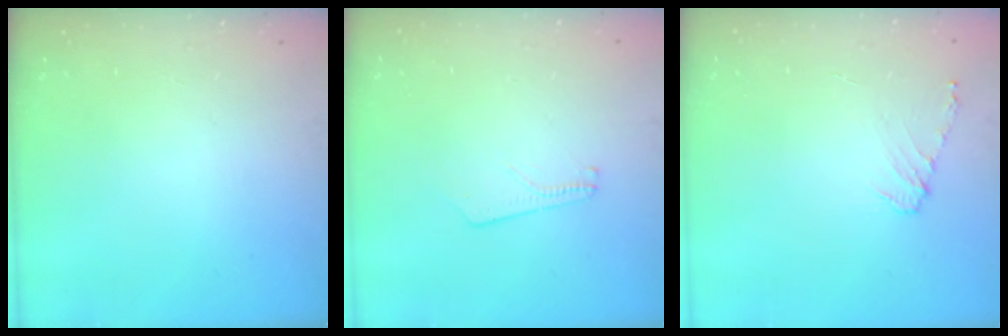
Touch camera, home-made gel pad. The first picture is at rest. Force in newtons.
{"total": 2.6, "press": 2.6, "slide": 0.3}
{"total": 4.7, "press": 4.6, "slide": 0.7}